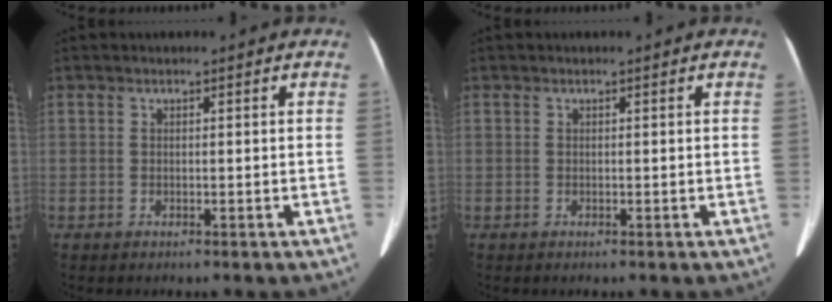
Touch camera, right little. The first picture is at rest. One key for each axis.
{"total": 0.0}